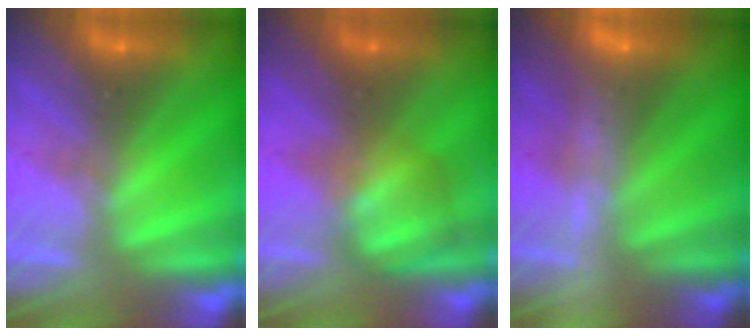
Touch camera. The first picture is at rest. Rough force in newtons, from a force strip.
{"total": 3.5}
{"total": 2.2}